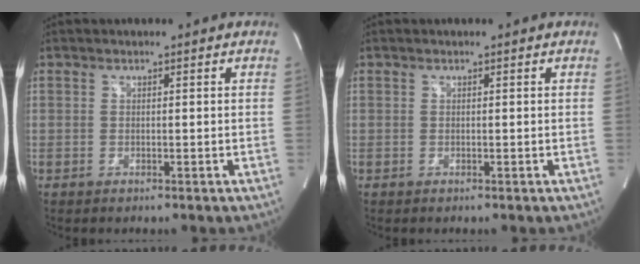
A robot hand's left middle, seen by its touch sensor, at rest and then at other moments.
{"total": 0.0}